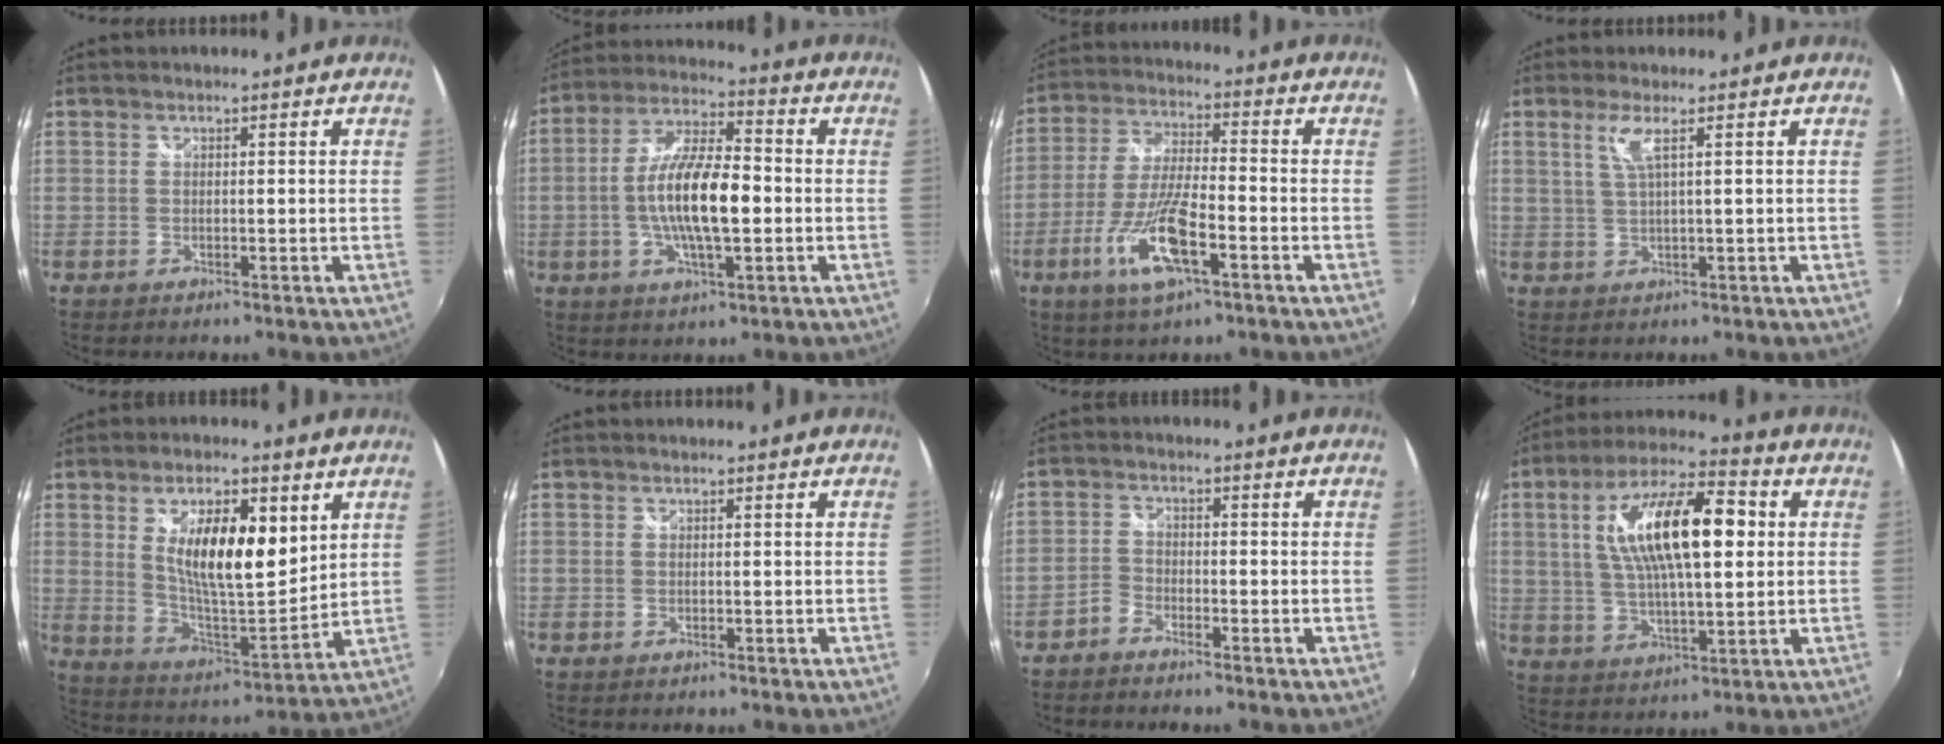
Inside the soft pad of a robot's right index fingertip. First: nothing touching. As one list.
[{"total": 13.7, "force": [-1.9, 4.1, 12.9], "torque": [-0.252, 0.003, -0.037]}, {"total": 12.8, "force": [-5.5, 3.3, 11.1], "torque": [-0.236, -0.012, -0.106]}, {"total": 3.3, "force": [1.4, -0.4, 3.0], "torque": [-0.059, -0.002, 0.031]}, {"total": 14.5, "force": [5.1, 5.0, 12.6], "torque": [-0.213, -0.005, 0.094]}, {"total": 0.0}, {"total": 2.5, "force": [-2.2, 1.1, 0.7], "torque": [-0.023, 0.005, -0.047]}, {"total": 17.3, "force": [3.5, 5.9, 15.9], "torque": [-0.285, 0.023, 0.060]}]